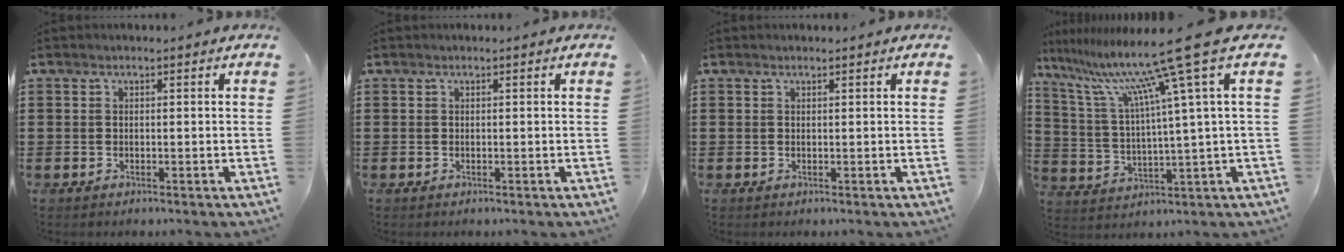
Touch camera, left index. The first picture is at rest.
{"total": 0.0}
{"total": 0.0}
{"total": 14.5, "force": [8.8, -1.2, 11.5], "torque": [-0.232, -0.046, 0.130]}